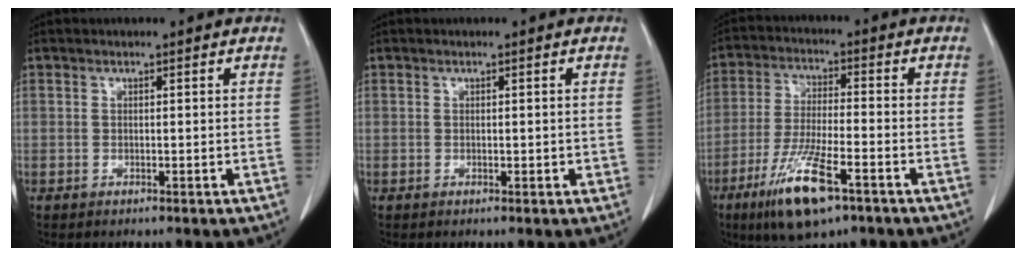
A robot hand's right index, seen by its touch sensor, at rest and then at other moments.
{"total": 0.8, "force": [-0.1, 0.3, 0.7], "torque": [-0.011, -0.001, 0.000]}
{"total": 11.9, "force": [-6.6, 2.2, 9.6], "torque": [-0.194, -0.027, -0.115]}